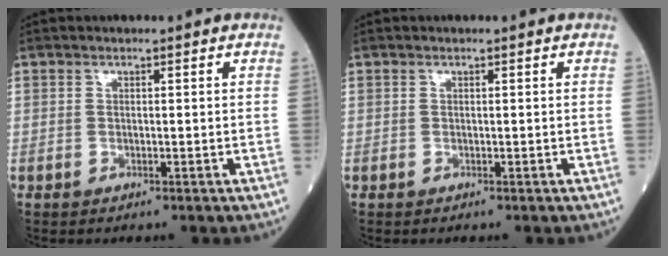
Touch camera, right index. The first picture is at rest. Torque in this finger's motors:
{"motor_torque": [-0.12, 0.01, -0.03, -0.01]}